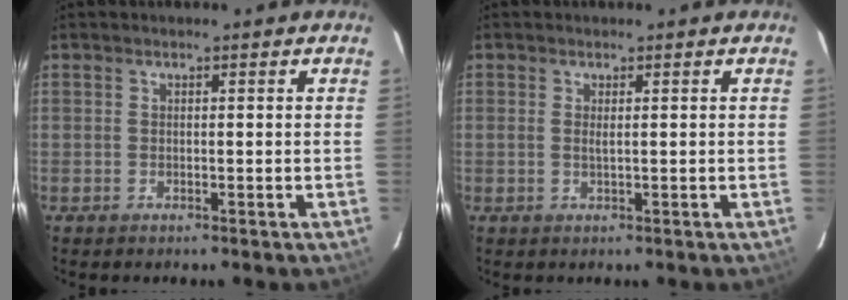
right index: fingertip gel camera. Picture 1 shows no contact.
{"total": 0.9, "force": [0.2, 0.0, 0.9], "torque": [-0.019, 0.000, 0.003]}